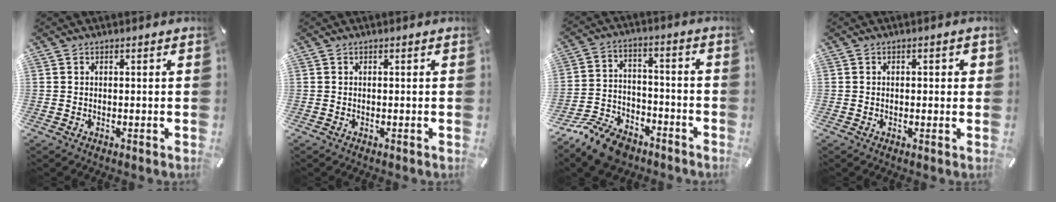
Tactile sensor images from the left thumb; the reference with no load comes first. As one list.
[{"total": 0.0}, {"total": 12.1, "force": [-9.1, 6.2, 4.9], "torque": [-0.080, 0.065, -0.167]}, {"total": 1.4, "force": [-0.2, 0.8, 1.2], "torque": [-0.022, 0.006, -0.005]}]